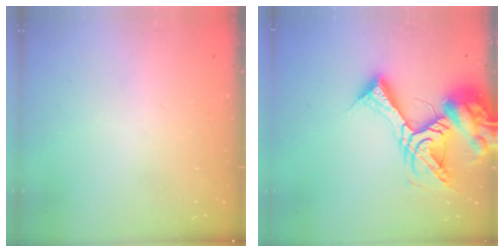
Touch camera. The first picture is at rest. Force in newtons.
{"total": 19.3, "press": 19.2, "slide": 2.1}